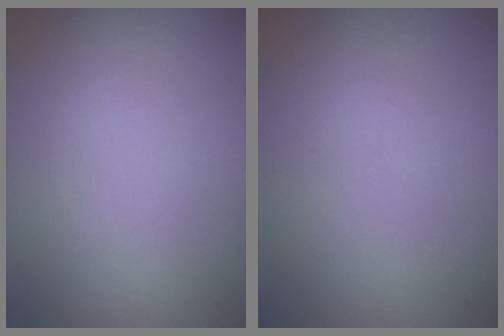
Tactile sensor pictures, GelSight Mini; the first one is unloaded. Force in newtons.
{"total": 0.0}